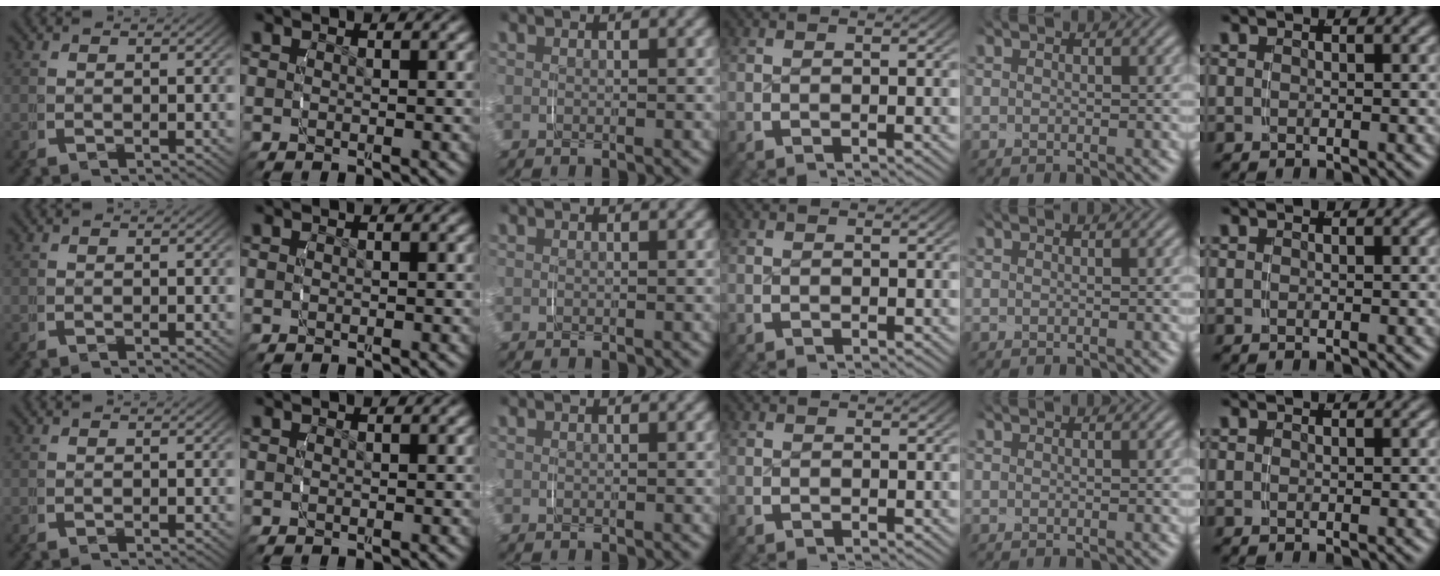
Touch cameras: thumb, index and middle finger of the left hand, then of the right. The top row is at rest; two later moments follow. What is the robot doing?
{"motion": "grasp_and_lifting", "object": "fork"}